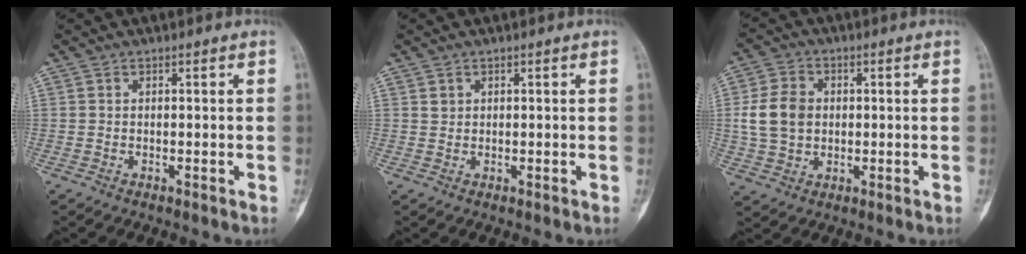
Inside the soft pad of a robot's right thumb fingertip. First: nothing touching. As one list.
[{"total": 1.0, "force": [0.5, 0.8, 0.2], "torque": [0.004, -0.002, 0.010]}, {"total": 8.6, "force": [0.7, 6.7, 5.3], "torque": [-0.091, 0.006, 0.014]}]